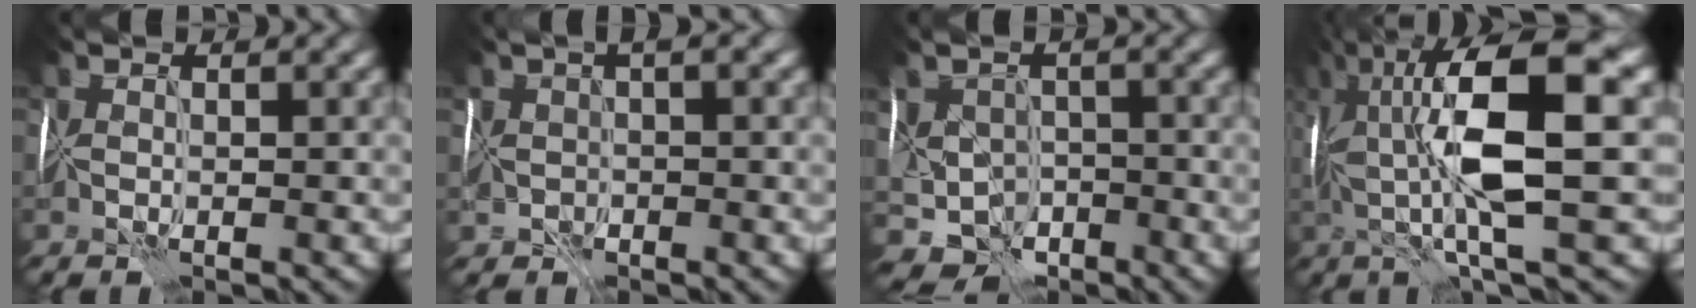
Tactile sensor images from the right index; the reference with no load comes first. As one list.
[{"total": 1.7, "force": [-0.3, 1.3, 1.1], "torque": [-0.020, 0.006, -0.009]}, {"total": 4.8, "force": [-2.8, 3.6, 1.3], "torque": [-0.010, -0.003, -0.050]}, {"total": 10.8, "force": [1.7, 2.2, 10.5], "torque": [-0.194, 0.013, 0.036]}]